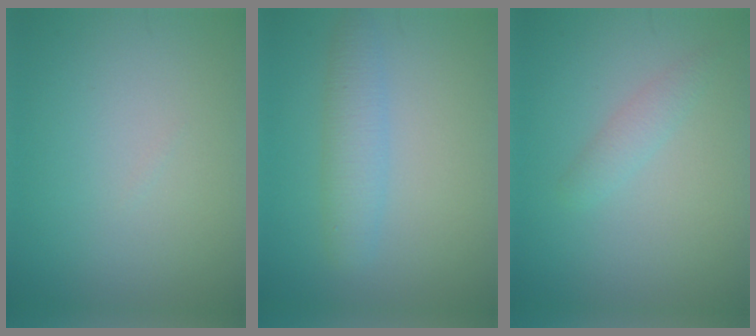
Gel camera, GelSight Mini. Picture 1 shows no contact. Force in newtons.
{"total": 2.7, "press": 2.7, "slide": 0.2}
{"total": 1.4, "press": 1.4, "slide": 0.0}